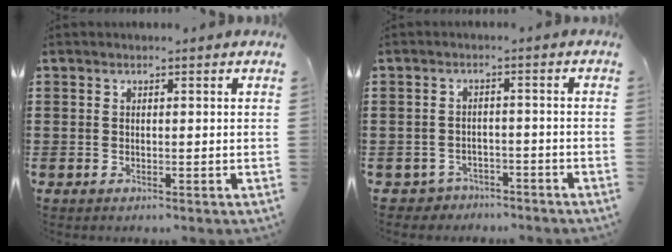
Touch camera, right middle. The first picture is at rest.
{"total": 2.8, "force": [-2.6, 1.1, -0.3], "torque": [-0.007, 0.001, -0.058]}